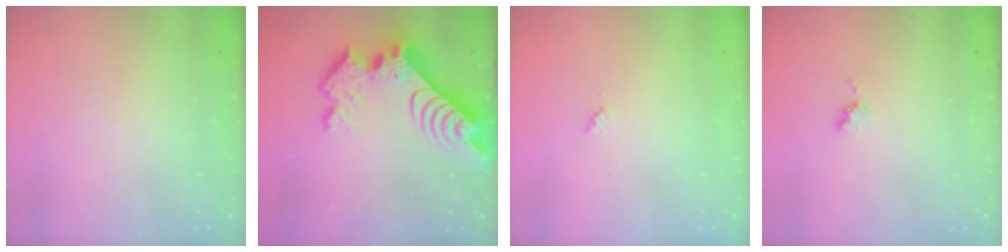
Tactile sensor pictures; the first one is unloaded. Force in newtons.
{"total": 16.6, "press": 16.6, "slide": 1.4}
{"total": 3.3, "press": 3.3, "slide": 0.4}
{"total": 3.5, "press": 3.5, "slide": 0.4}